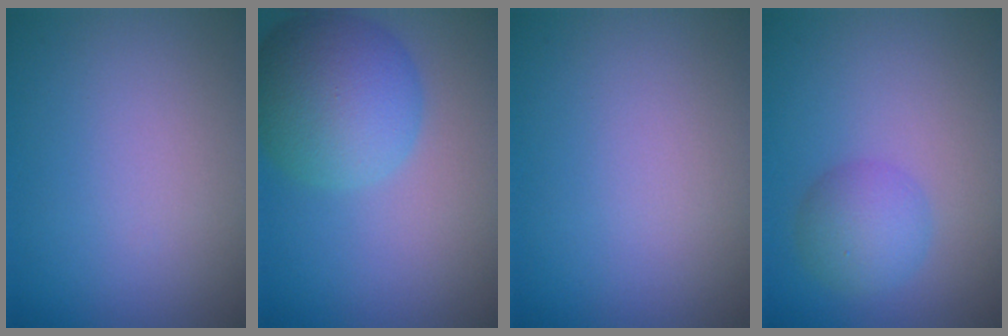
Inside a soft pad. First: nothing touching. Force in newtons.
{"total": 6.4, "press": 6.4, "slide": 0.3}
{"total": 0.0}
{"total": 2.9, "press": 2.9, "slide": 0.1}